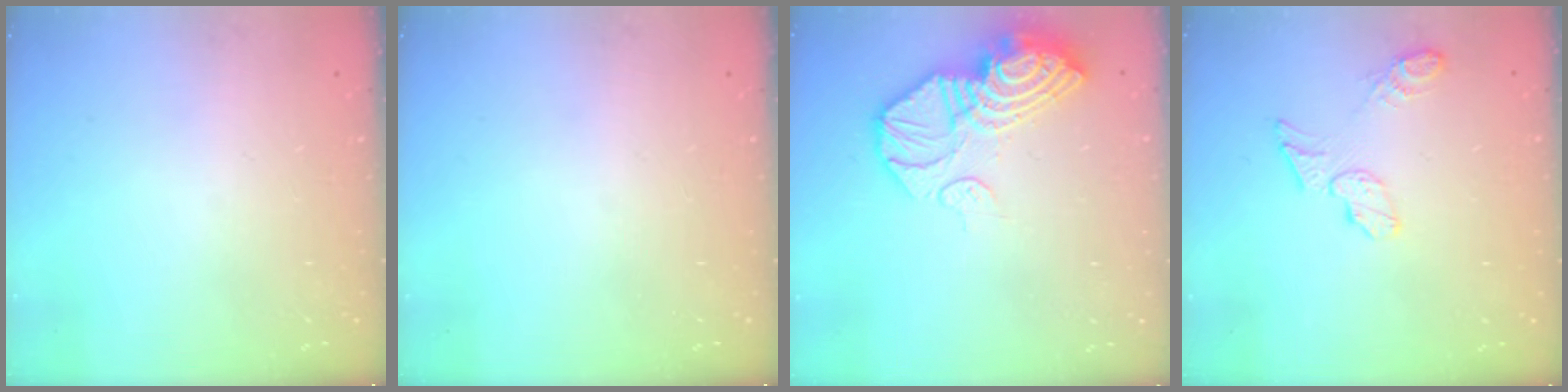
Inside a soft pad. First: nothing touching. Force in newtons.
{"total": 0.0}
{"total": 15.8, "press": 15.7, "slide": 1.4}
{"total": 7.3, "press": 7.3, "slide": 0.3}